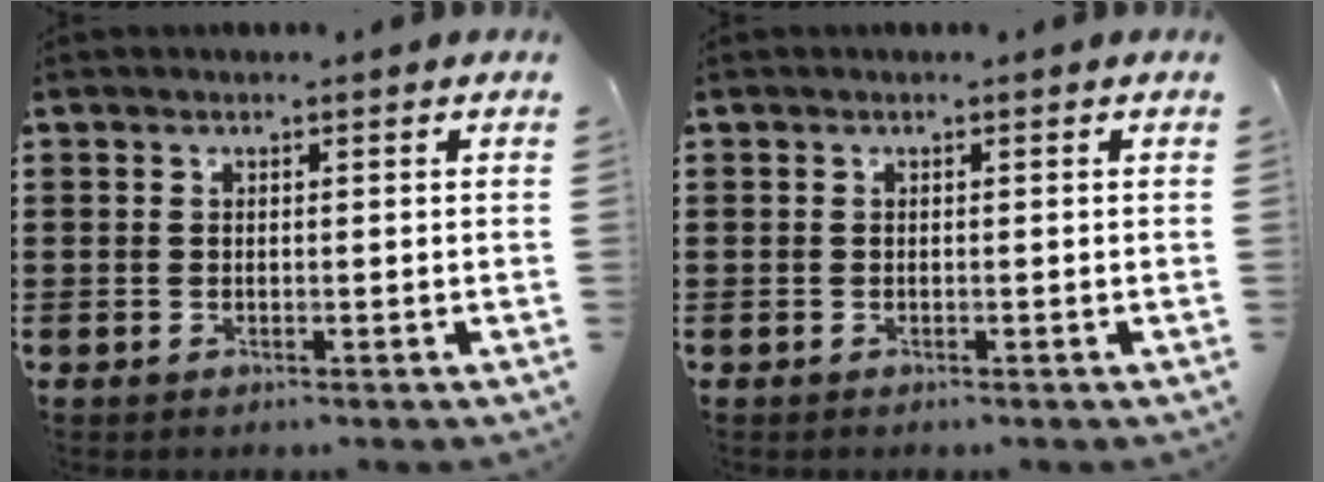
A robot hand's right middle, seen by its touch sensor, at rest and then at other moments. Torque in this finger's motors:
{"motor_torque": [-0.96, 1.09, -0.02, -0.01]}